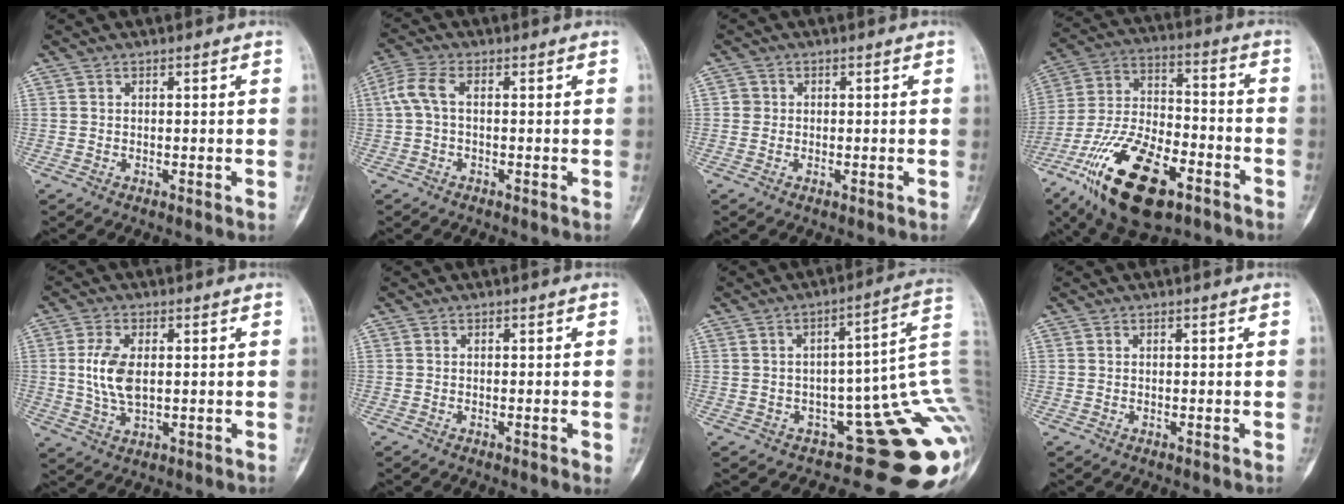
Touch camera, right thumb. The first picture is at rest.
{"total": 5.0, "force": [0.3, 2.7, 4.2], "torque": [-0.101, 0.011, -0.003]}
{"total": 1.6, "force": [-0.1, 1.6, 0.3], "torque": [0.009, 0.006, -0.006]}
{"total": 22.4, "force": [-12.0, 10.2, 15.9], "torque": [-0.309, 0.051, -0.212]}
{"total": 7.8, "force": [0.6, 4.4, 6.5], "torque": [-0.129, -0.004, 0.015]}
{"total": 1.2, "force": [-0.3, 0.4, 1.1], "torque": [-0.010, -0.002, -0.004]}
{"total": 19.2, "force": [-4.4, 8.0, 16.9], "torque": [-0.119, 0.071, -0.044]}
{"total": 0.0}